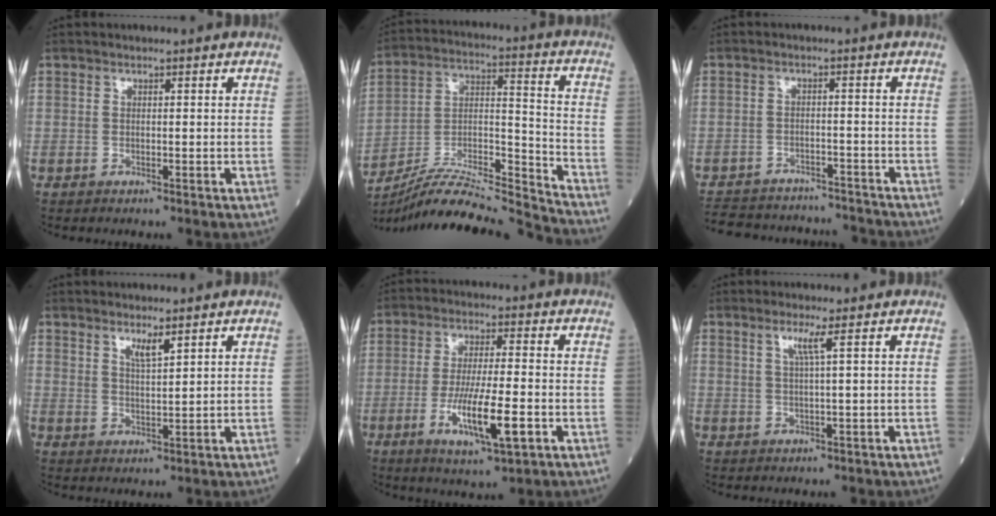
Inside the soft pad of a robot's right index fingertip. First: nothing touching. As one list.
[{"total": 20.7, "force": [-19.8, -1.0, 5.9], "torque": [-0.122, 0.010, -0.330]}, {"total": 15.8, "force": [-14.8, 4.2, 3.6], "torque": [-0.080, 0.012, -0.199]}, {"total": 2.9, "force": [2.1, 0.2, 2.0], "torque": [-0.041, -0.009, 0.042]}, {"total": 10.7, "force": [-3.5, 1.5, 10.0], "torque": [-0.181, -0.014, -0.056]}, {"total": 2.5, "force": [1.1, -0.8, 2.1], "torque": [-0.045, -0.003, 0.025]}]